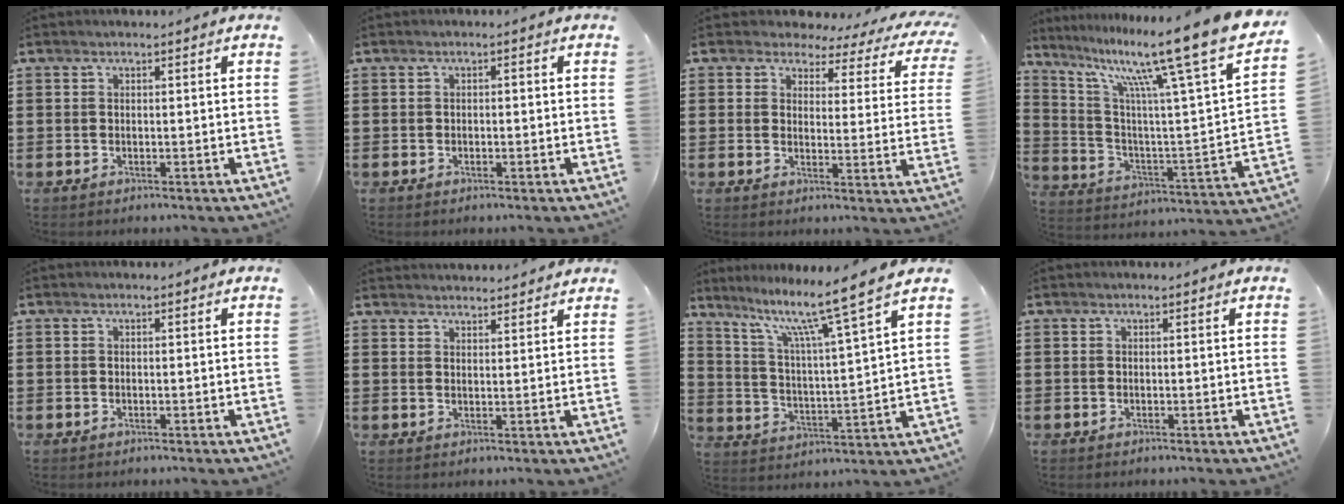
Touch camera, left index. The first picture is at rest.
{"total": 0.7, "force": [-0.2, 0.4, 0.5], "torque": [-0.012, 0.000, -0.004]}
{"total": 3.0, "force": [2.4, 1.7, 0.8], "torque": [-0.034, -0.014, 0.035]}
{"total": 16.2, "force": [11.7, 0.7, 11.2], "torque": [-0.217, -0.085, 0.178]}
{"total": 0.0}
{"total": 2.2, "force": [2.2, -0.1, -0.1], "torque": [-0.004, -0.003, 0.044]}
{"total": 10.1, "force": [7.7, -0.2, 6.5], "torque": [-0.137, -0.048, 0.118]}
{"total": 0.0}